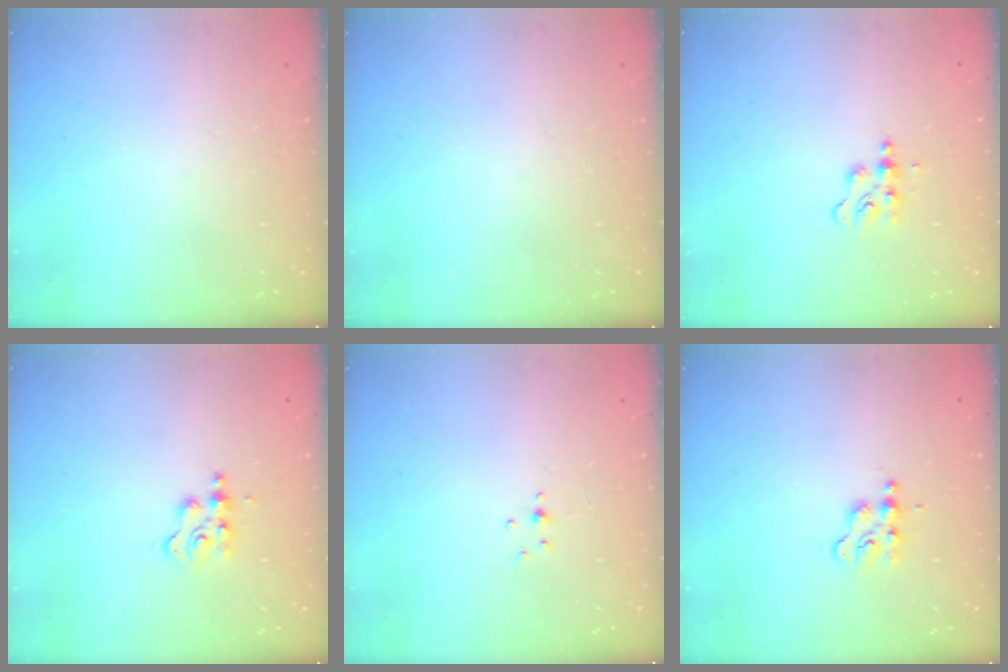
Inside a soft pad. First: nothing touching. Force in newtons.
{"total": 0.0}
{"total": 5.1, "press": 5.0, "slide": 0.6}
{"total": 2.1, "press": 2.0, "slide": 0.4}
{"total": 1.8, "press": 1.8, "slide": 0.2}
{"total": 2.9, "press": 2.9, "slide": 0.4}